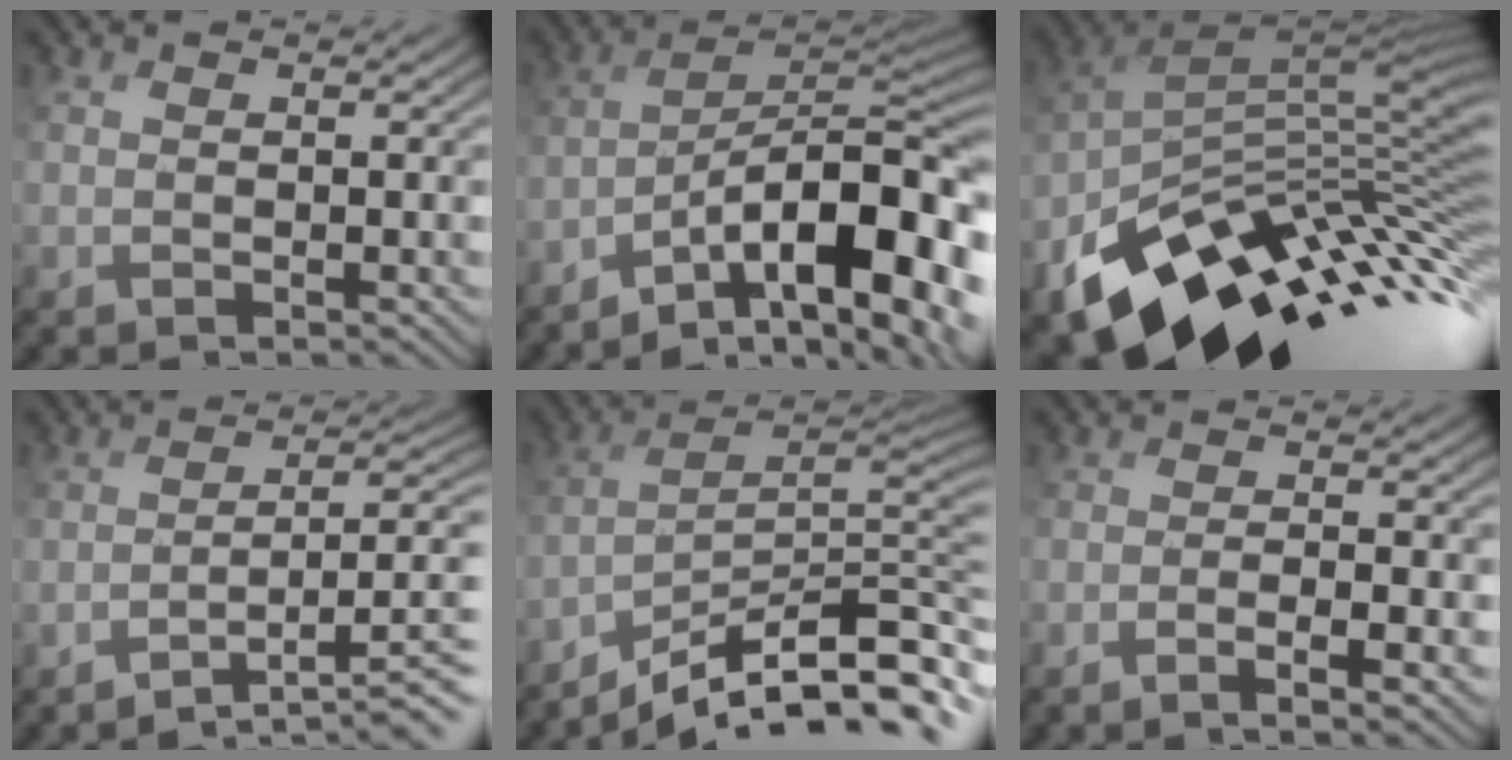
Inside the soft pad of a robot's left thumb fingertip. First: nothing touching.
{"total": 15.6, "force": [-8.6, 5.3, 11.8], "torque": [-0.166, 0.005, -0.134]}
{"total": 15.4, "force": [-7.6, 8.1, 10.6], "torque": [-0.204, -0.024, -0.127]}
{"total": 8.9, "force": [-5.9, 2.0, 6.3], "torque": [-0.085, 0.008, -0.080]}
{"total": 12.5, "force": [-9.9, 2.5, 7.2], "torque": [-0.116, 0.009, -0.156]}
{"total": 4.2, "force": [-3.0, 0.6, 2.9], "torque": [-0.042, 0.011, -0.059]}